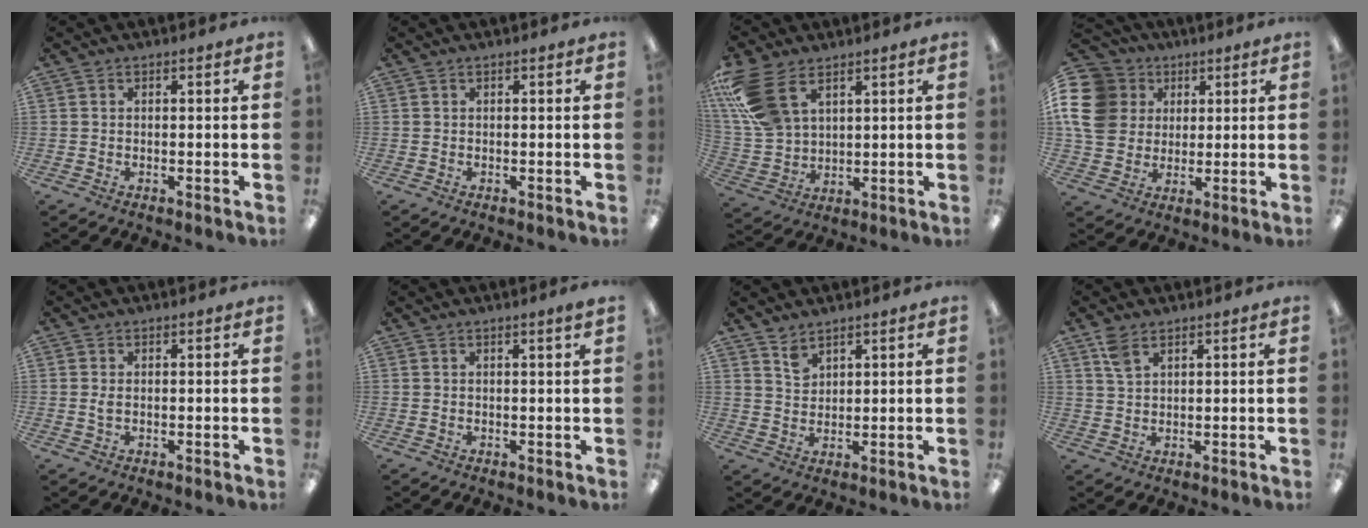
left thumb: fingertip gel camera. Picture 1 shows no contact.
{"total": 0.0}
{"total": 15.1, "force": [7.7, 9.1, 9.3], "torque": [-0.225, -0.015, 0.148]}
{"total": 15.0, "force": [3.9, 12.8, 6.7], "torque": [-0.152, -0.008, 0.077]}
{"total": 1.6, "force": [0.1, 0.9, 1.3], "torque": [-0.026, 0.004, 0.001]}
{"total": 1.1, "force": [0.7, -0.1, 0.8], "torque": [-0.015, -0.001, 0.012]}
{"total": 3.9, "force": [3.1, 2.0, 1.2], "torque": [-0.023, -0.013, 0.059]}
{"total": 4.3, "force": [2.9, 2.0, 2.4], "torque": [-0.048, -0.004, 0.053]}